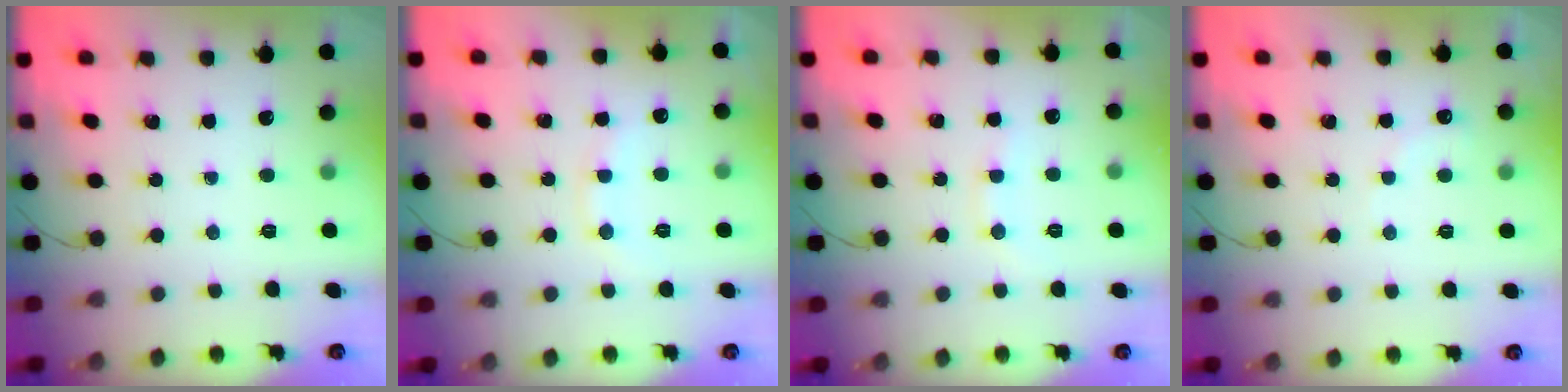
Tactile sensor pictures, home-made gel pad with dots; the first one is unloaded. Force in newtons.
{"total": 9.2, "press": 9.1, "slide": 1.2}
{"total": 6.1, "press": 6.0, "slide": 1.5}
{"total": 5.6, "press": 5.4, "slide": 1.4}